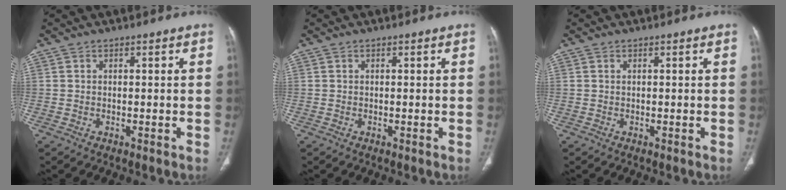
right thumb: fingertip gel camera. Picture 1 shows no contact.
{"total": 0.0}
{"total": 0.0}